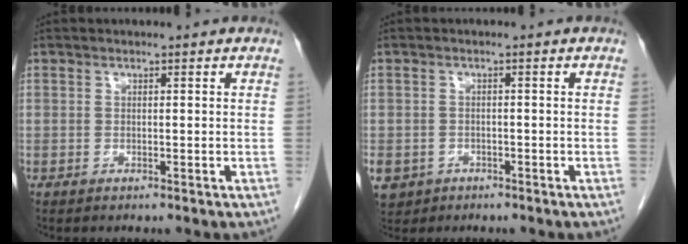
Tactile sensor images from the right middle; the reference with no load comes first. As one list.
[{"total": 6.7, "force": [-3.1, 5.6, 1.9], "torque": [-0.054, -0.002, -0.045]}]